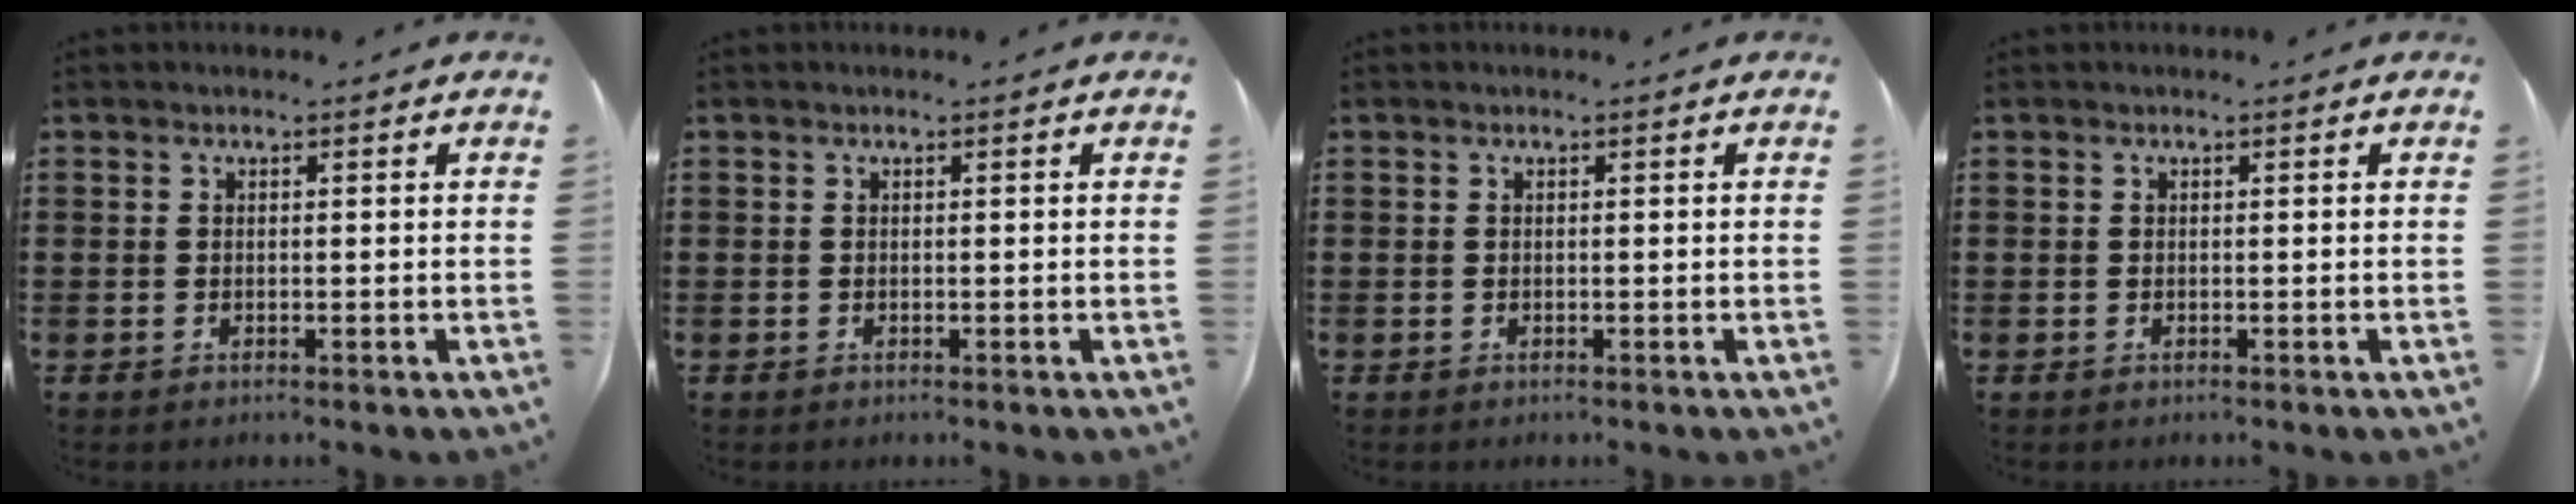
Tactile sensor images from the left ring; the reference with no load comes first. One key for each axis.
{"total": 0.0}
{"total": 0.0}
{"total": 0.0}